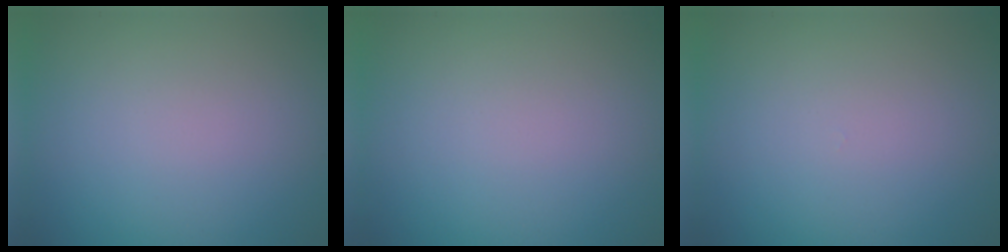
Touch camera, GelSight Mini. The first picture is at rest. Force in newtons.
{"total": 0.0}
{"total": 0.0}